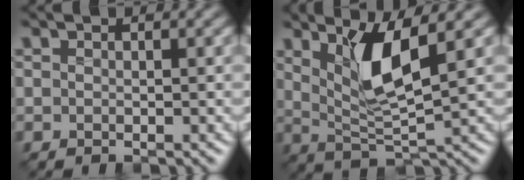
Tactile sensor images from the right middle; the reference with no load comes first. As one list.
[{"total": 5.2, "force": [2.0, 1.1, 4.7], "torque": [-0.093, -0.013, 0.041]}]